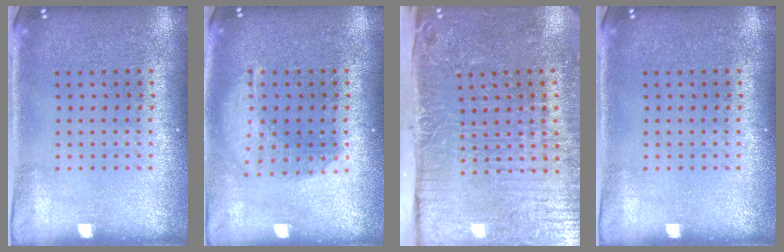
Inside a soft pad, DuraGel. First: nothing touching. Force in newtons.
{"total": 1.5, "press": 1.3, "slide": 0.7}
{"total": 5.2, "press": 4.3, "slide": 3.0}
{"total": 0.0}